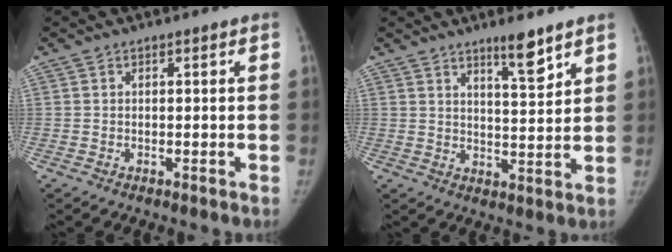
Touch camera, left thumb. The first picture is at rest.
{"total": 6.3, "force": [4.7, 0.9, 4.2], "torque": [-0.054, -0.039, 0.074]}